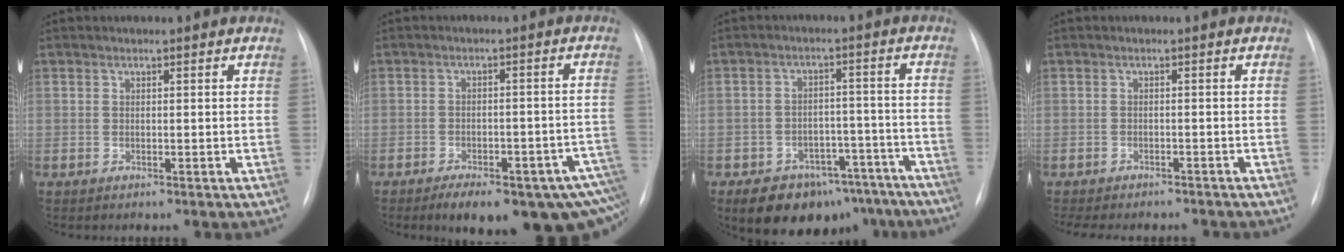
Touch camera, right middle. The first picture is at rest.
{"total": 17.4, "force": [-12.3, 6.5, 10.5], "torque": [-0.081, 0.033, -0.149]}
{"total": 14.6, "force": [-11.0, 7.9, 5.5], "torque": [-0.062, 0.030, -0.144]}
{"total": 11.1, "force": [-9.6, 3.8, 3.9], "torque": [-0.074, 0.000, -0.118]}